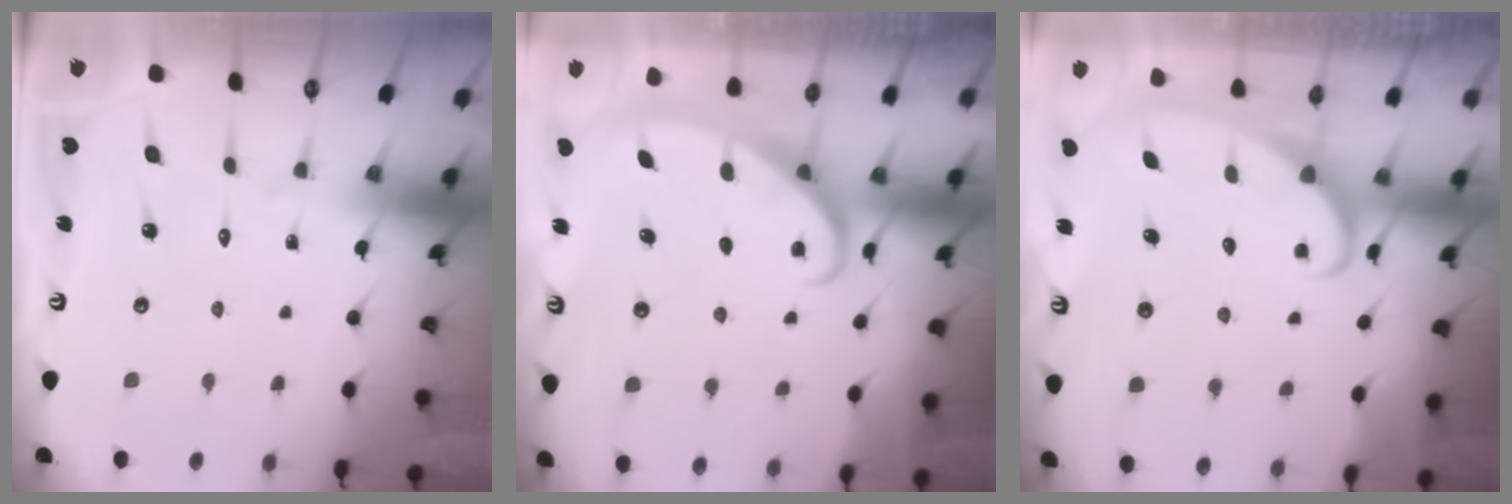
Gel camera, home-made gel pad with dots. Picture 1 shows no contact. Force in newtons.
{"total": 2.8, "press": 2.8, "slide": 0.4}
{"total": 2.6, "press": 2.6, "slide": 0.3}